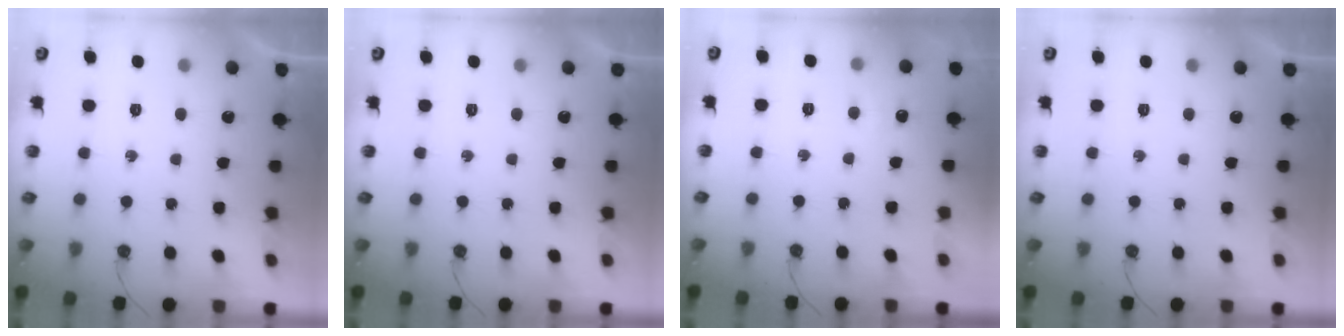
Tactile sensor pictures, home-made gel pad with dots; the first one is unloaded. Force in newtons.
{"total": 0.0}
{"total": 2.9, "press": 2.5, "slide": 1.6}
{"total": 0.0}